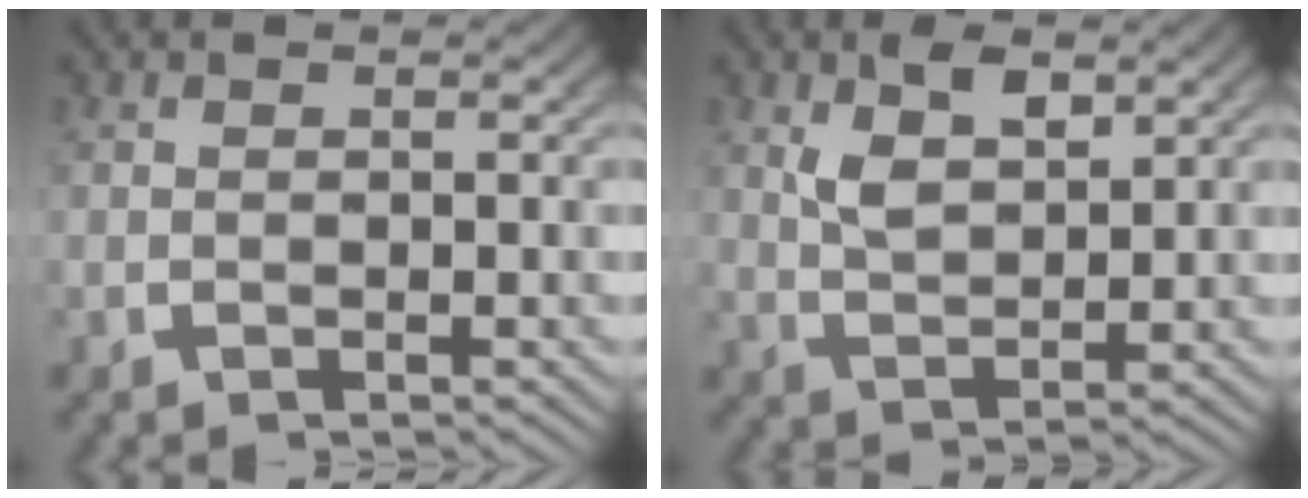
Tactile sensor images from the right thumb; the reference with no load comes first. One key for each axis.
{"total": 3.9, "fx": 2.1, "fy": 1.8, "fz": 2.8, "tx": -0.051, "ty": -0.003, "tz": 0.050}